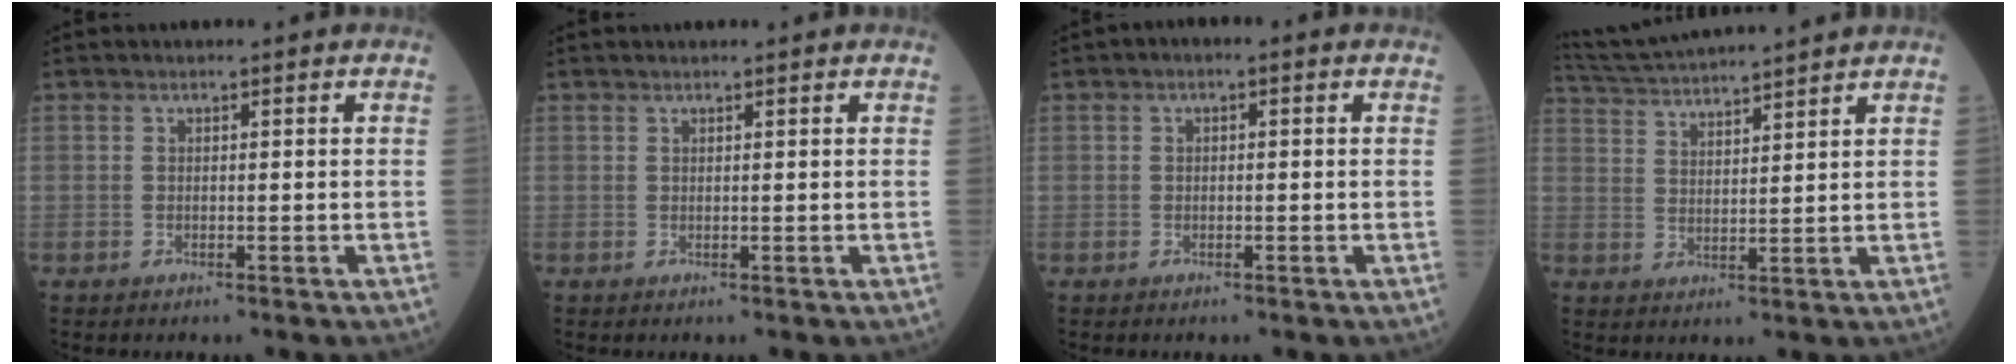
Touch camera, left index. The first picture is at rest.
{"total": 1.2, "force": [1.2, 0.0, 0.3], "torque": [-0.007, 0.014, 0.017]}
{"total": 0.9, "force": [-0.2, 0.4, 0.7], "torque": [-0.008, 0.003, -0.012]}
{"total": 11.5, "force": [10.8, -0.7, 3.9], "torque": [-0.085, 0.028, 0.181]}